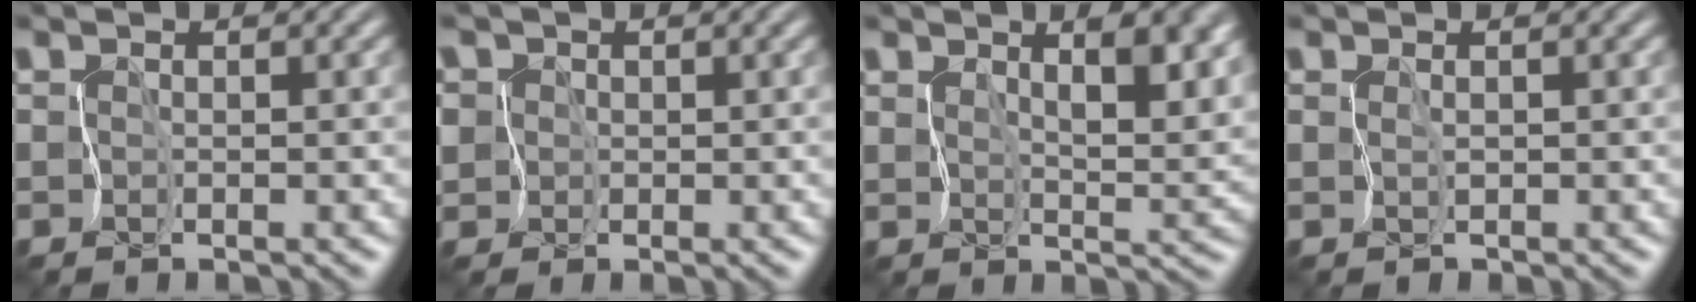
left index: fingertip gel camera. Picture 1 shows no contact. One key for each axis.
{"total": 2.7, "fx": 0.9, "fy": 2.5, "fz": 0.5, "tx": -0.021, "ty": 0.013, "tz": 0.010}
{"total": 5.8, "fx": 2.8, "fy": 2.6, "fz": 4.3, "tx": -0.060, "ty": -0.011, "tz": 0.045}
{"total": 0.0}